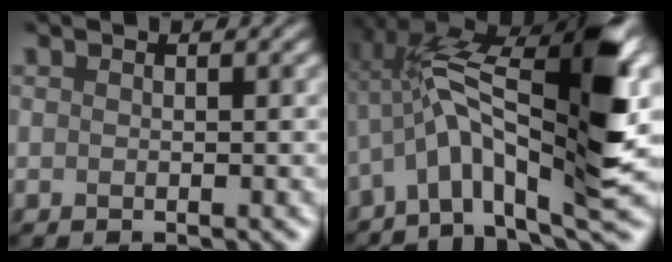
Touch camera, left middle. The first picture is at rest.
{"total": 12.3, "force": [0.7, 3.8, 11.7], "torque": [-0.205, 0.014, 0.009]}